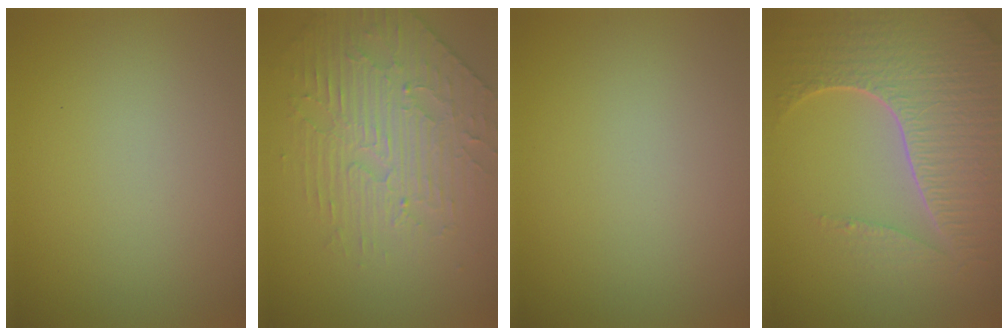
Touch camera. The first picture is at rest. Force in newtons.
{"total": 3.9, "press": 3.8, "slide": 0.8}
{"total": 0.0}
{"total": 7.7, "press": 5.6, "slide": 5.2}